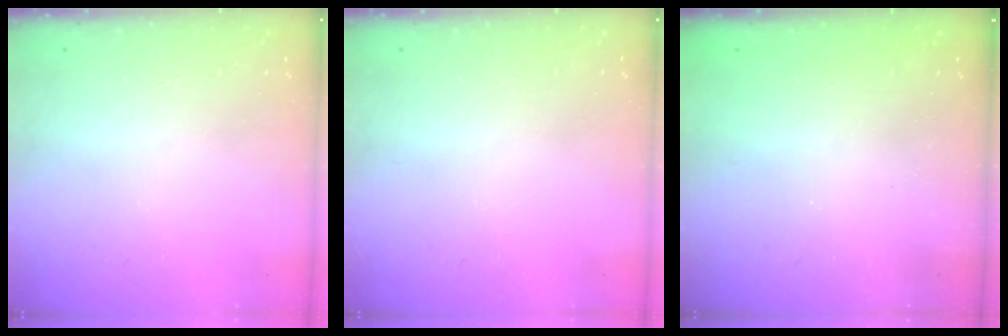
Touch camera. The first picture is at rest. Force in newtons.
{"total": 0.0}
{"total": 2.3, "press": 2.1, "slide": 0.8}